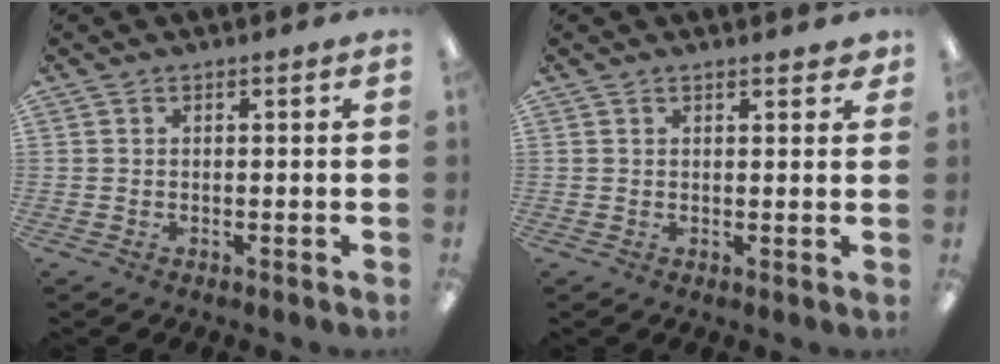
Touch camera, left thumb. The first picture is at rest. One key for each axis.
{"total": 1.8, "fx": 1.5, "fy": 0.6, "fz": 0.8, "tx": -0.002, "ty": -0.006, "tz": 0.024}